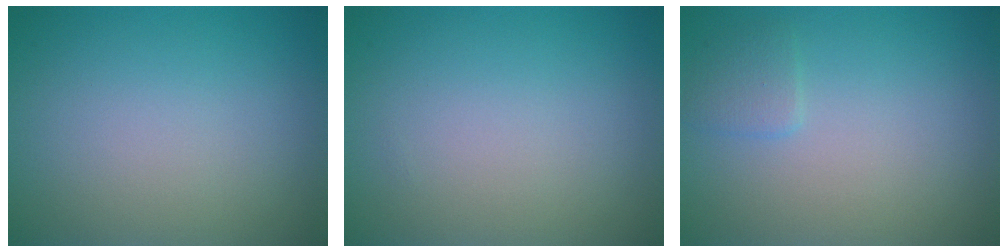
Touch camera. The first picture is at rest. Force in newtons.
{"total": 0.0}
{"total": 1.2, "press": 1.2, "slide": 0.1}